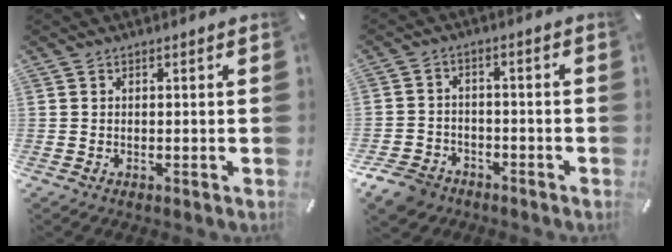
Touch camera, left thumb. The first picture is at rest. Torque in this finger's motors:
{"motor_torque": [-0.52, 1.27, 0.38, 0.35, 0.08]}